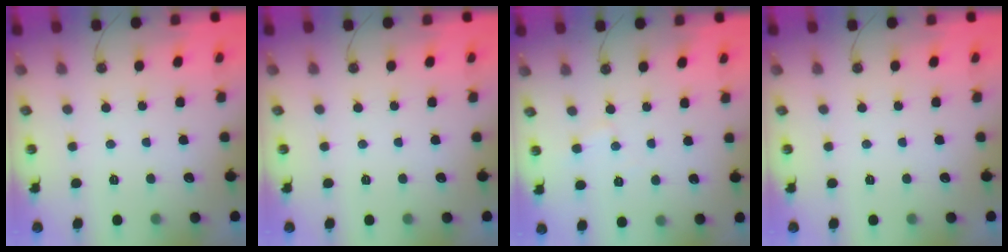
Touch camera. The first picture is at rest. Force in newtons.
{"total": 0.0}
{"total": 3.9, "press": 3.9, "slide": 0.6}
{"total": 0.0}